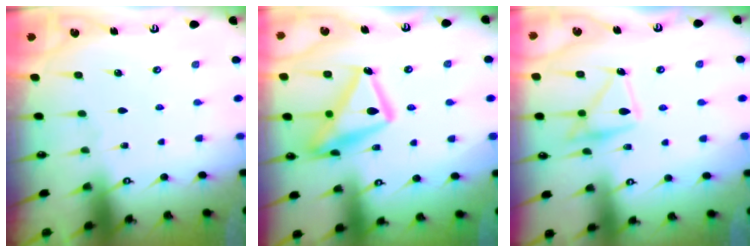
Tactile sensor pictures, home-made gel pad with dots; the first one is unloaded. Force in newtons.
{"total": 17.9, "press": 17.9, "slide": 1.1}
{"total": 15.7, "press": 15.7, "slide": 0.9}